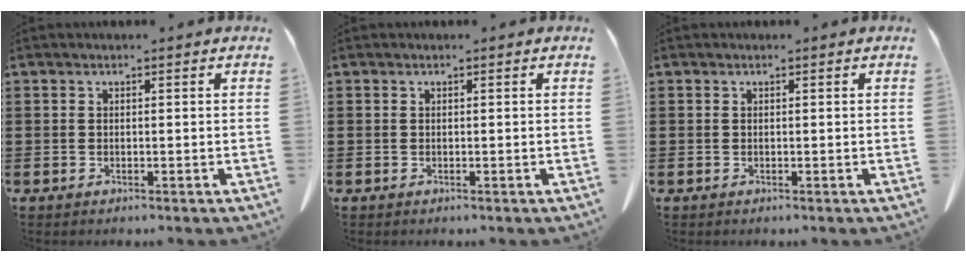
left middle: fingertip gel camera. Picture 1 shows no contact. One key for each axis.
{"total": 0.0}
{"total": 0.0}